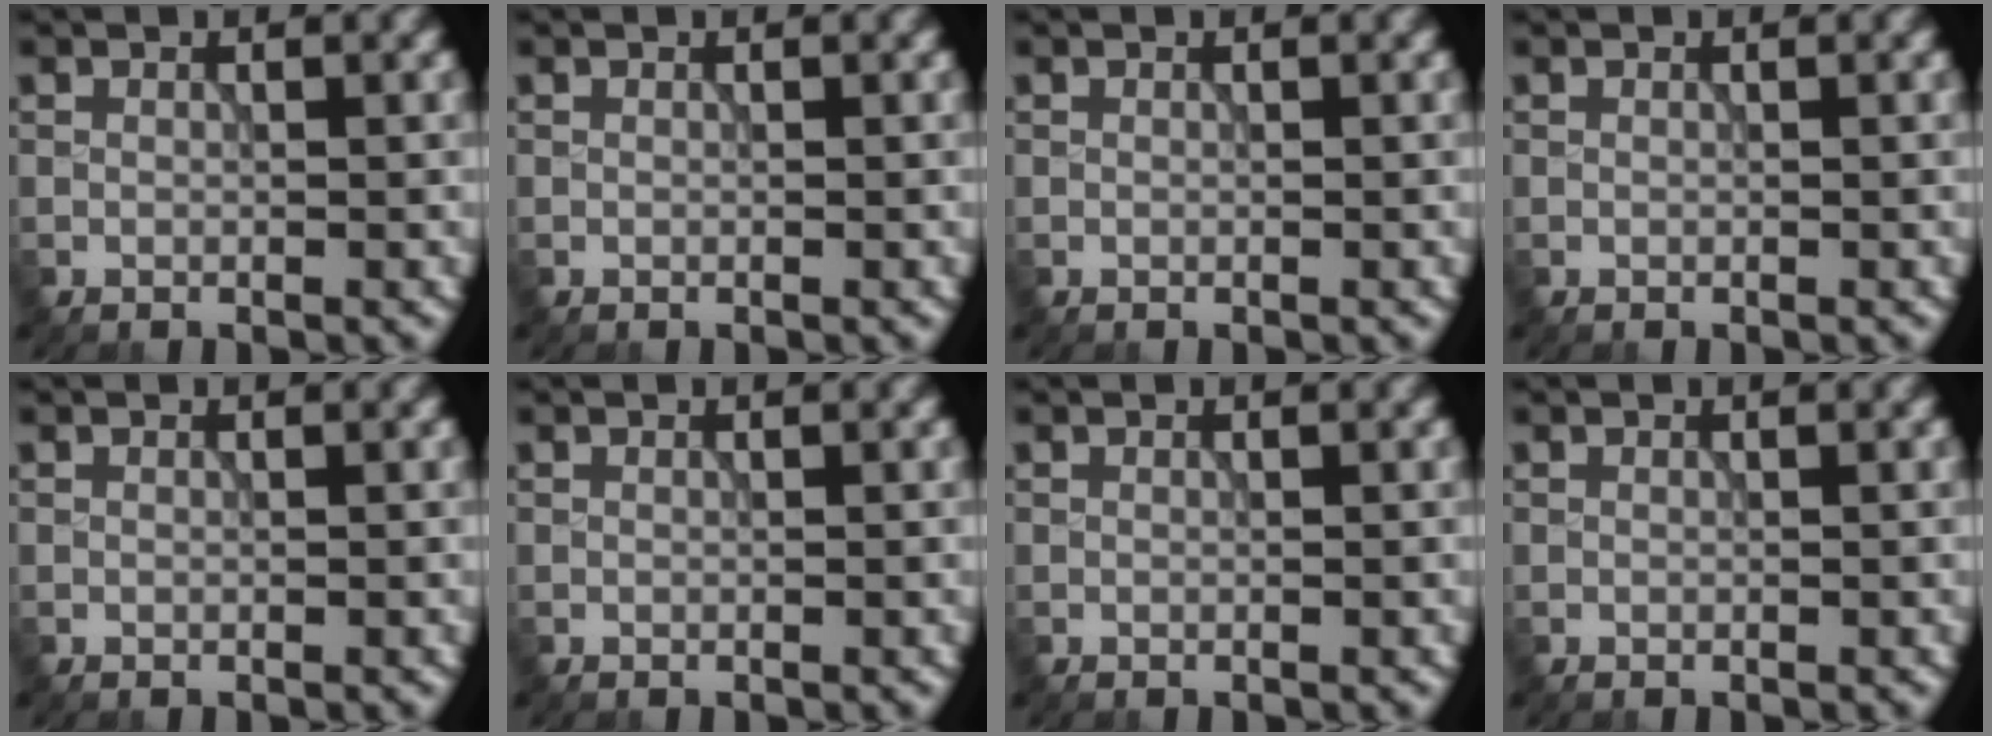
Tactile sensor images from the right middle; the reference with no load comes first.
{"total": 0.0}
{"total": 0.0}
{"total": 0.0}
{"total": 0.0}
{"total": 0.0}
{"total": 0.0}
{"total": 0.0}